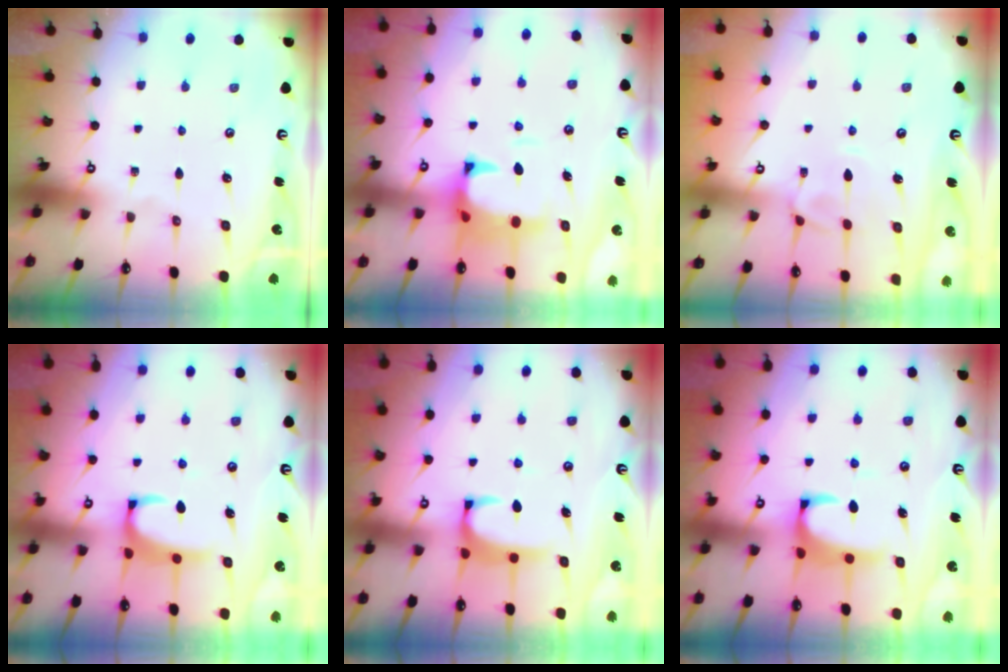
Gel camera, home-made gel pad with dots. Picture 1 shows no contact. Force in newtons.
{"total": 2.6, "press": 2.4, "slide": 1.1}
{"total": 2.7, "press": 2.4, "slide": 1.2}
{"total": 3.1, "press": 3.0, "slide": 0.8}
{"total": 1.9, "press": 1.9, "slide": 0.3}
{"total": 2.4, "press": 2.2, "slide": 0.9}